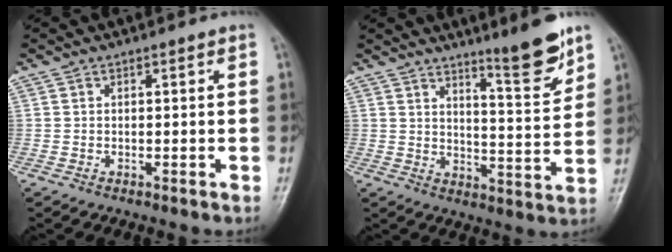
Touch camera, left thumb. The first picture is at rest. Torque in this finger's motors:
{"motor_torque": [0.34, 0.23, 0.04, -0.57, 0.06]}